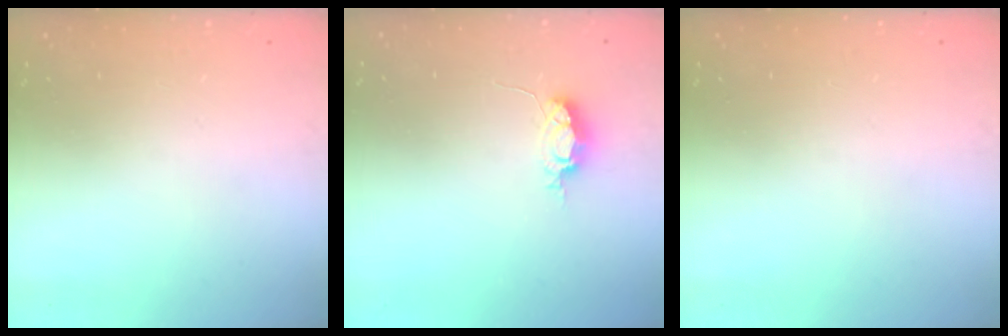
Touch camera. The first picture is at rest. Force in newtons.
{"total": 4.7, "press": 4.7, "slide": 0.5}
{"total": 0.0}